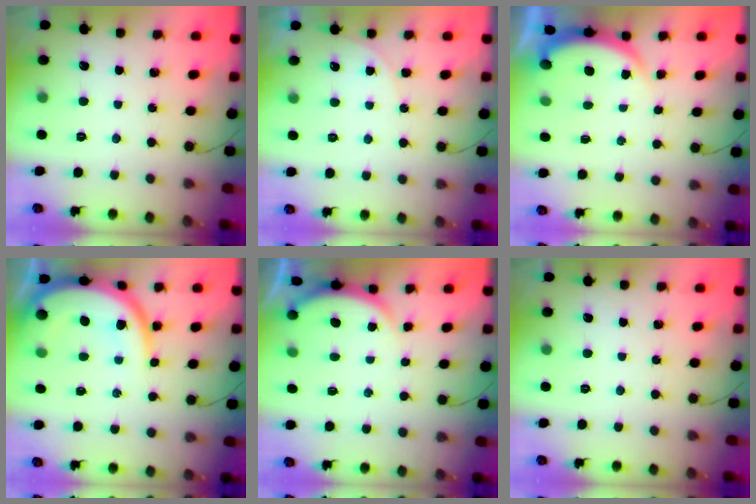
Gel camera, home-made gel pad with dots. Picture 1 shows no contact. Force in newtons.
{"total": 4.7, "press": 4.7, "slide": 0.3}
{"total": 3.4, "press": 3.3, "slide": 0.6}
{"total": 13.7, "press": 13.6, "slide": 1.4}
{"total": 3.2, "press": 3.2, "slide": 0.4}
{"total": 0.0}